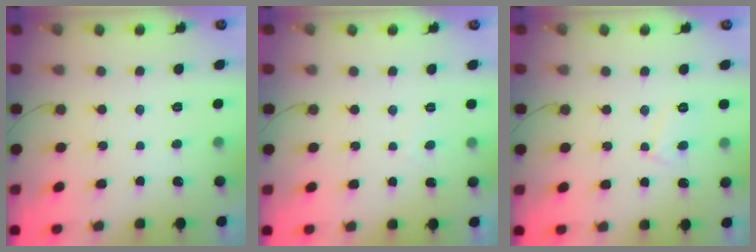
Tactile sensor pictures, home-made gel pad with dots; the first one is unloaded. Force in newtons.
{"total": 0.0}
{"total": 5.2, "press": 5.2, "slide": 0.4}